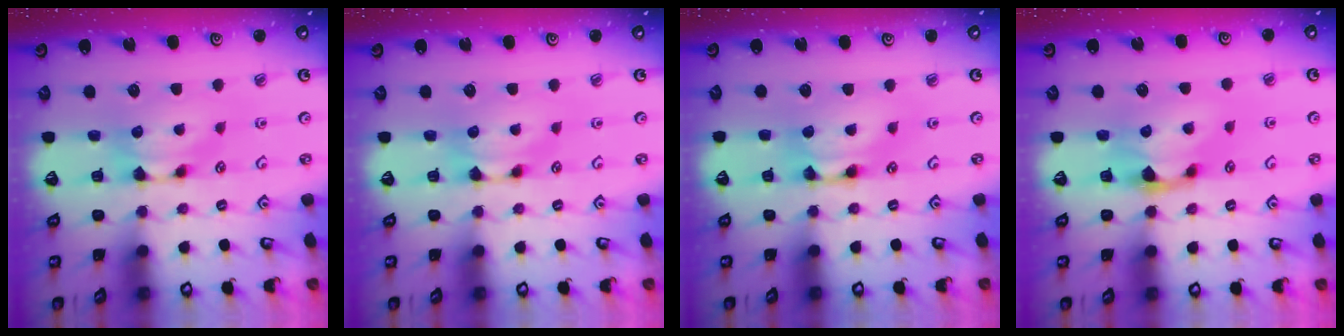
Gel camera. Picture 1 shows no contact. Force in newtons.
{"total": 0.0}
{"total": 2.5, "press": 2.5, "slide": 0.1}
{"total": 1.4, "press": 0.9, "slide": 1.0}